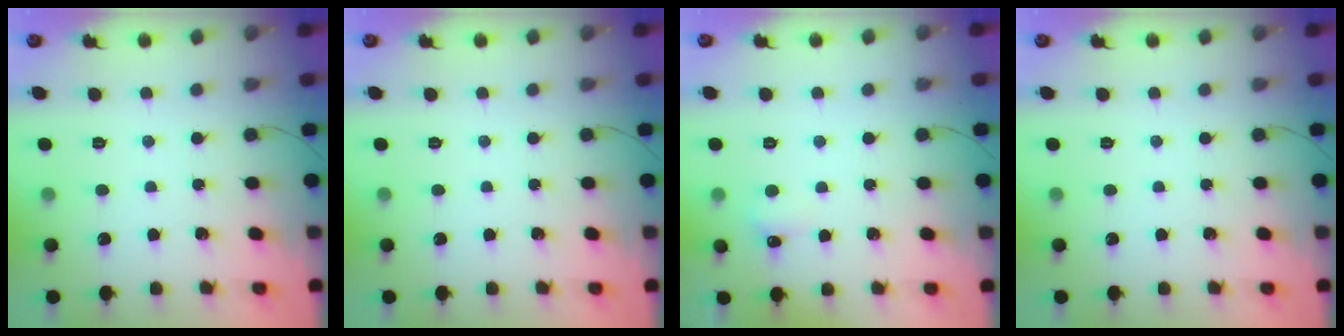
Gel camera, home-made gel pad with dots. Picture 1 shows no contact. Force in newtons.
{"total": 0.0}
{"total": 3.5, "press": 3.3, "slide": 1.0}
{"total": 0.0}